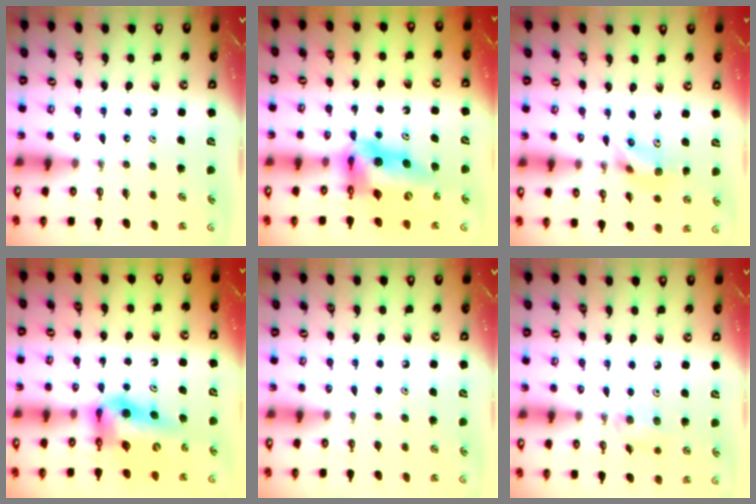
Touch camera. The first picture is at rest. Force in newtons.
{"total": 15.7, "press": 15.7, "slide": 1.6}
{"total": 5.5, "press": 3.6, "slide": 4.2}
{"total": 13.7, "press": 13.1, "slide": 4.1}
{"total": 0.5, "press": 0.0, "slide": 0.5}
{"total": 5.6, "press": 5.3, "slide": 2.0}